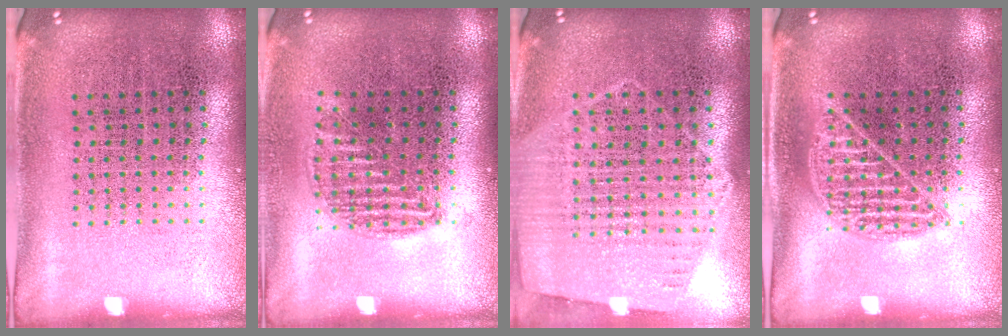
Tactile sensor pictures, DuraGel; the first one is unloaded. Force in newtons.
{"total": 0.9, "press": 0.8, "slide": 0.4}
{"total": 1.2, "press": 1.1, "slide": 0.3}
{"total": 1.0, "press": 1.0, "slide": 0.1}